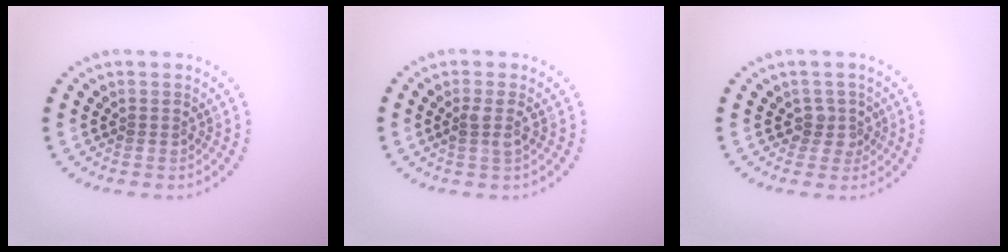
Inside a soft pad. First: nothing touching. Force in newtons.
{"total": 1.4, "press": 1.1, "slide": 0.8}
{"total": 1.7, "press": 1.3, "slide": 1.2}